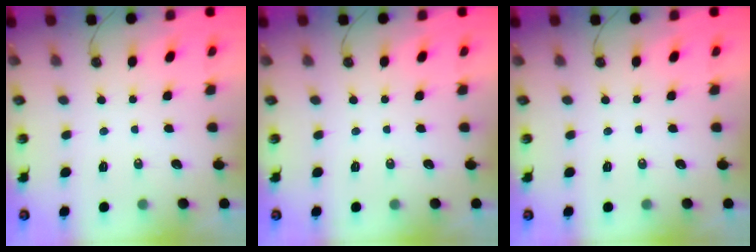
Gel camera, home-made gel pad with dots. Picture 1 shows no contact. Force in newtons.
{"total": 0.0}
{"total": 0.0}